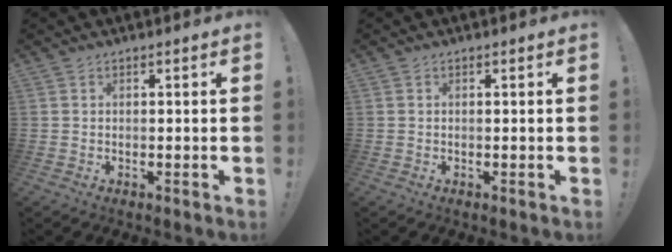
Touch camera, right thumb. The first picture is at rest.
{"total": 0.0}